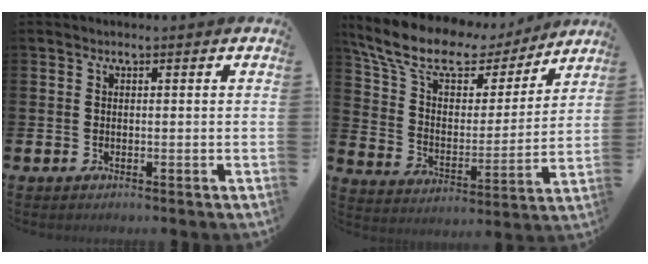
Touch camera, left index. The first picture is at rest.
{"total": 12.6, "force": [10.4, 5.2, 5.1], "torque": [-0.138, -0.059, 0.180]}